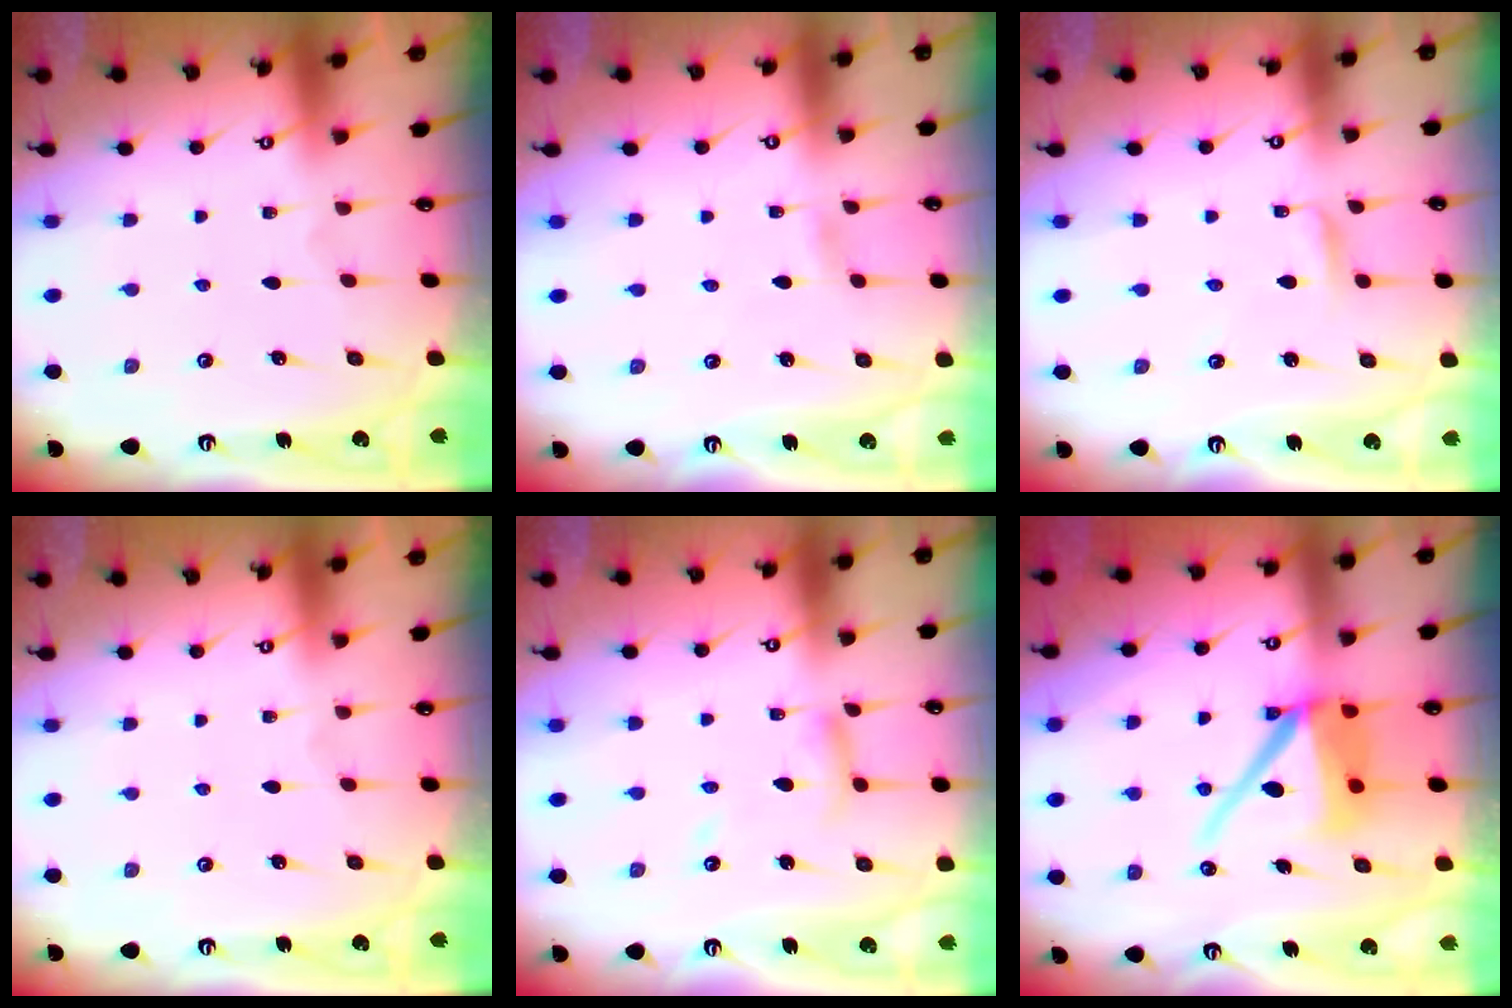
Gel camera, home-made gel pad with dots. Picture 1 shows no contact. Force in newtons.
{"total": 0.5, "press": 0.5, "slide": 0.1}
{"total": 3.0, "press": 3.0, "slide": 0.3}
{"total": 0.0}
{"total": 7.7, "press": 7.7, "slide": 0.6}
{"total": 11.8, "press": 11.7, "slide": 1.5}